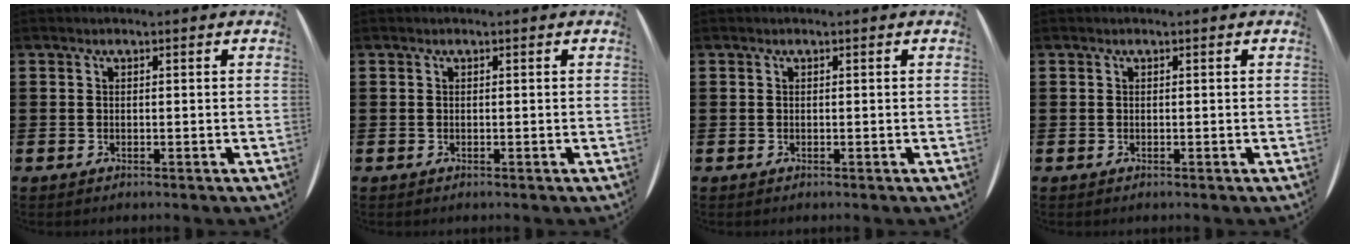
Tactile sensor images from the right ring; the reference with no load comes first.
{"total": 0.0}
{"total": 0.0}
{"total": 0.0}